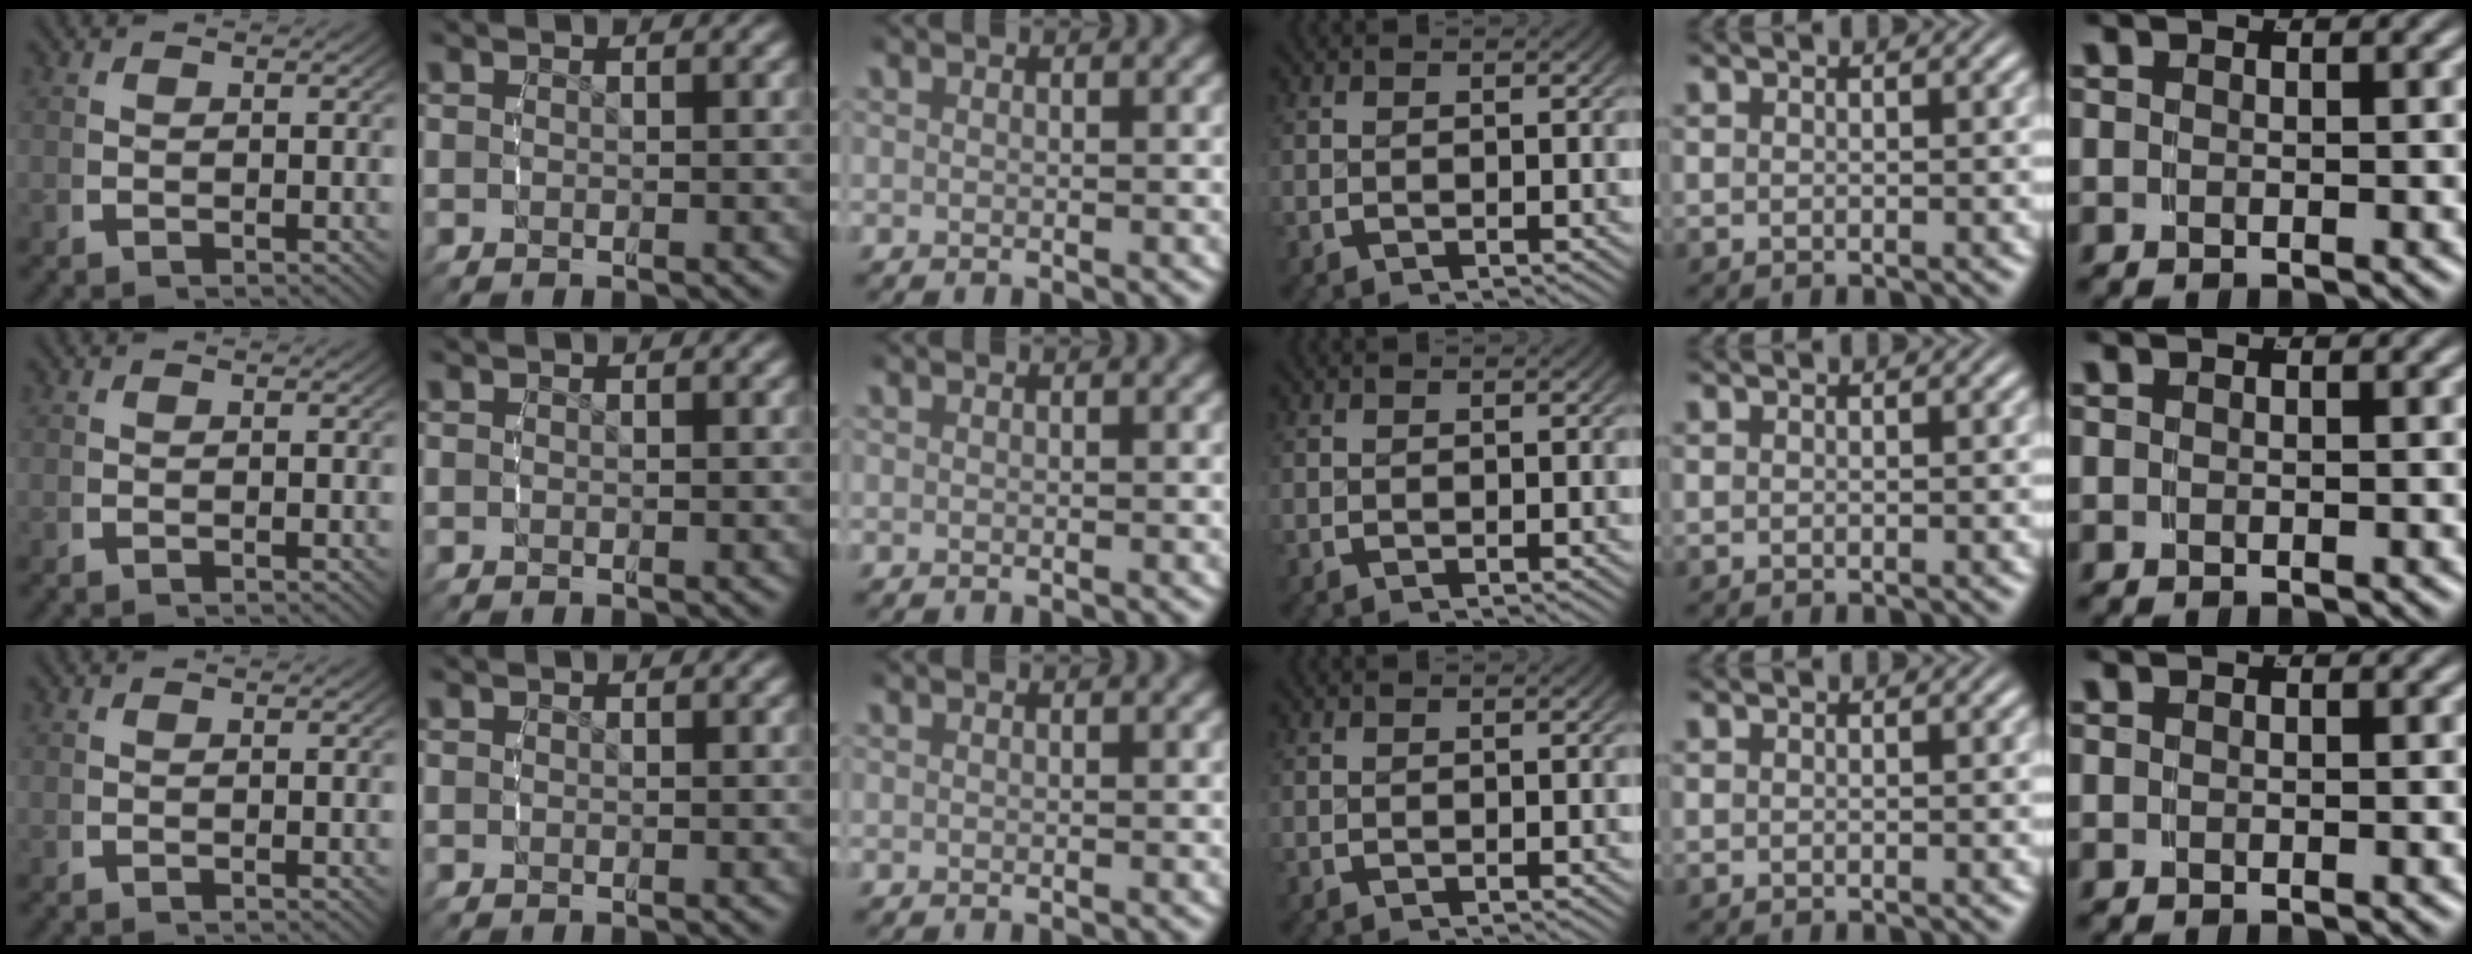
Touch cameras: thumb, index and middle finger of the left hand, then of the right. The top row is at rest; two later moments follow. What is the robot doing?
{"motion": "reach", "object": "shorts"}